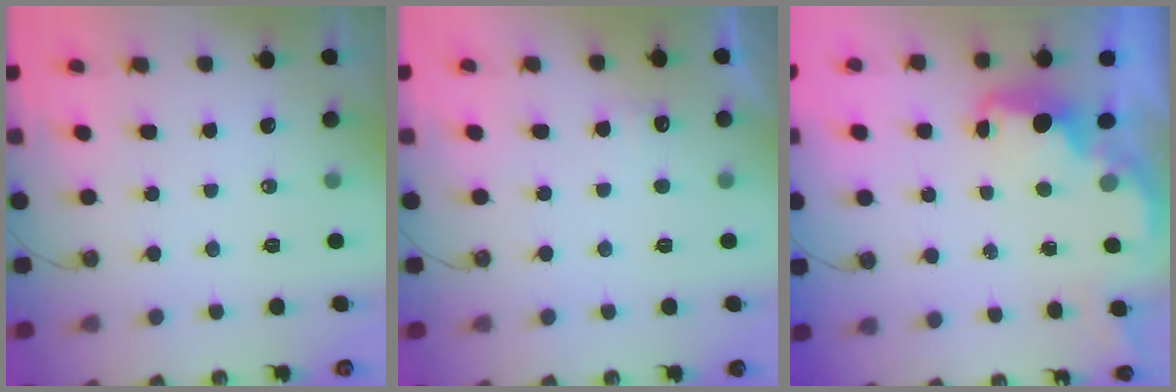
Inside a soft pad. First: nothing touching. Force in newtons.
{"total": 5.2, "press": 5.0, "slide": 1.3}
{"total": 2.7, "press": 2.7, "slide": 0.5}